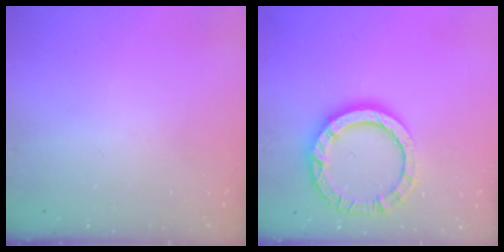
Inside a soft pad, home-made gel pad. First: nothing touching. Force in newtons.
{"total": 11.5, "press": 11.5, "slide": 0.9}